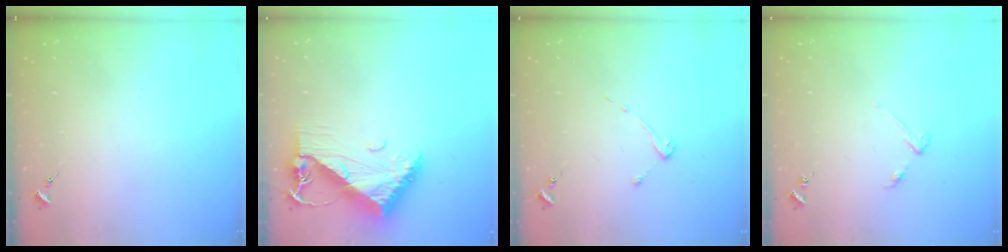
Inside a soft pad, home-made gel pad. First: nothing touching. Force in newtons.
{"total": 10.2, "press": 10.2, "slide": 1.0}
{"total": 2.7, "press": 2.7, "slide": 0.3}
{"total": 3.4, "press": 3.4, "slide": 0.4}